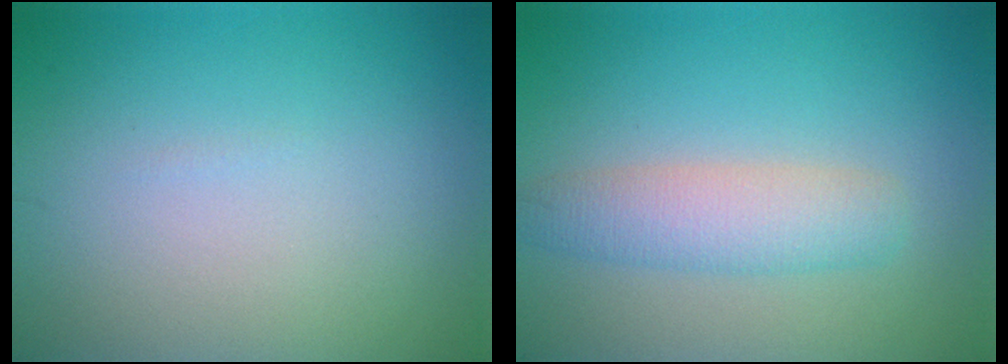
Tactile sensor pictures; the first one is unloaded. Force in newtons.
{"total": 3.5, "press": 3.5, "slide": 0.2}